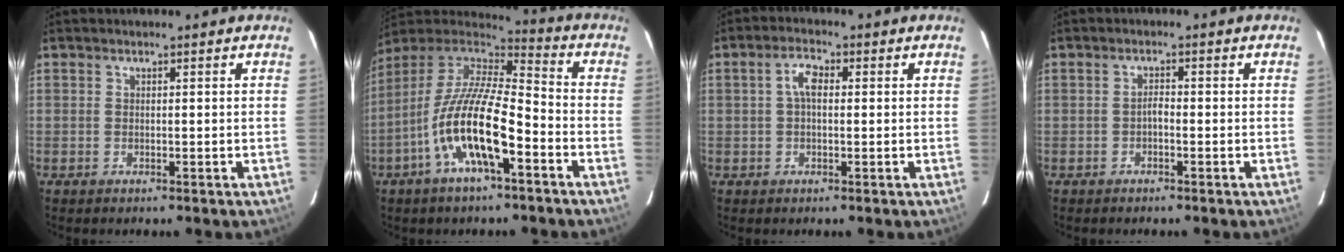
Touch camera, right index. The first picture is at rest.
{"total": 17.1, "force": [-7.0, 4.9, 14.8], "torque": [-0.283, -0.013, -0.140]}
{"total": 3.6, "force": [0.4, 1.7, 3.1], "torque": [-0.061, 0.013, 0.008]}
{"total": 1.2, "force": [-0.6, 0.4, 0.9], "torque": [-0.016, 0.006, -0.013]}